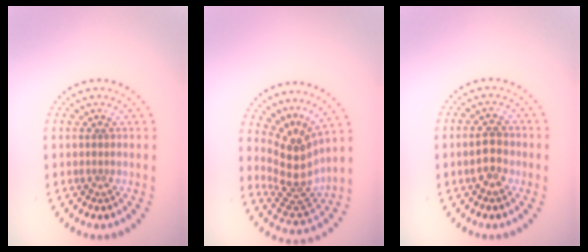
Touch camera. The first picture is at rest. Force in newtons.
{"total": 4.2, "press": 2.8, "slide": 3.1}
{"total": 2.6, "press": 2.6, "slide": 0.2}